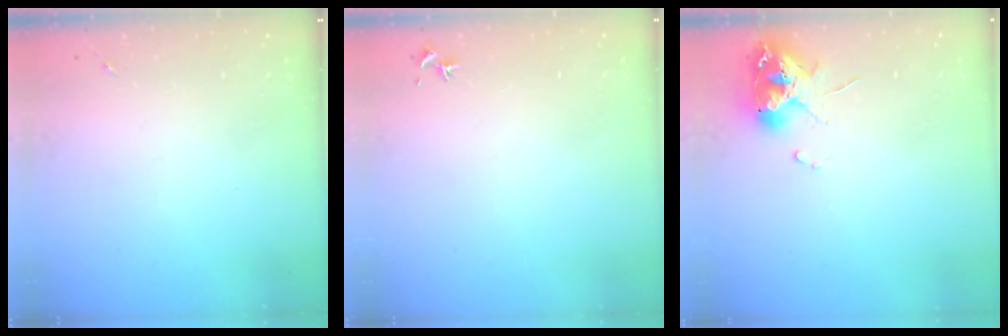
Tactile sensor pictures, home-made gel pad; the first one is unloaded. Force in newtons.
{"total": 0.7, "press": 0.5, "slide": 0.4}
{"total": 11.1, "press": 11.0, "slide": 1.2}